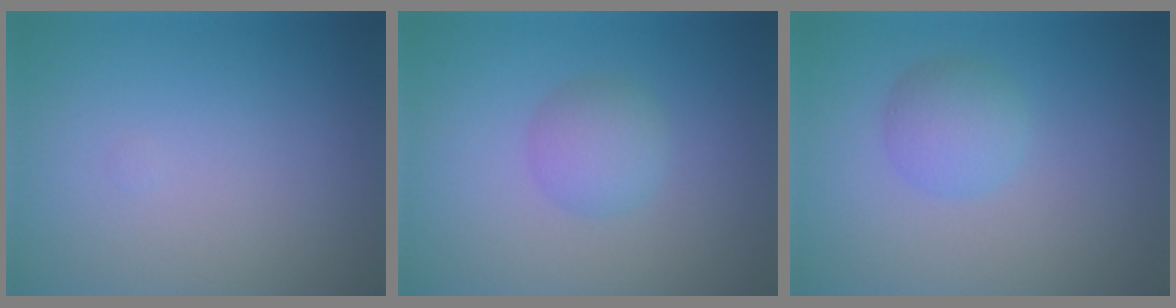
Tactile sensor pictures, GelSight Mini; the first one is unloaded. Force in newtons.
{"total": 2.4, "press": 2.4, "slide": 0.1}
{"total": 2.5, "press": 2.5, "slide": 0.1}